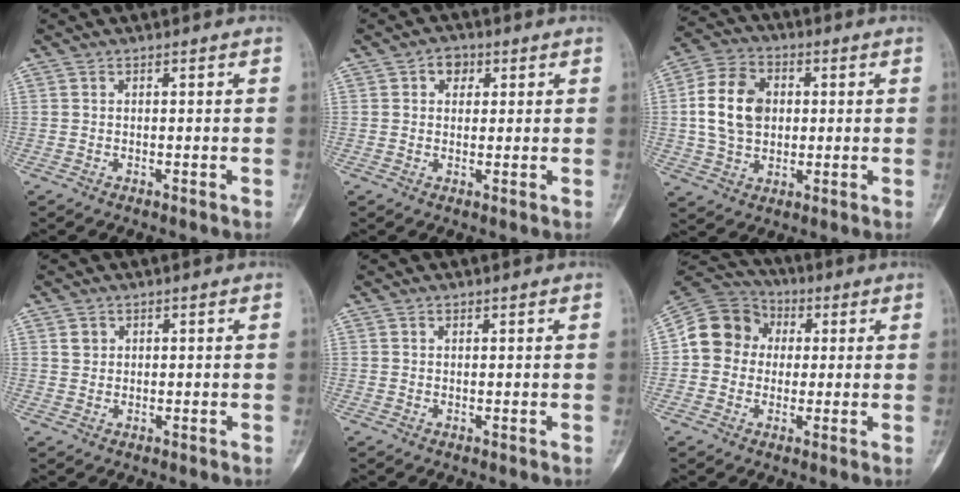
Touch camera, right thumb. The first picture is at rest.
{"total": 3.4, "force": [1.3, 2.7, 1.6], "torque": [-0.002, 0.000, 0.016]}
{"total": 12.5, "force": [1.2, 9.3, 8.2], "torque": [-0.135, 0.012, 0.018]}
{"total": 1.7, "force": [0.7, 1.5, 0.5], "torque": [0.003, -0.002, 0.011]}
{"total": 0.5, "force": [0.4, 0.3, 0.2], "torque": [-0.002, -0.001, 0.005]}
{"total": 11.5, "force": [1.0, 10.3, 4.8], "torque": [-0.065, 0.024, 0.005]}